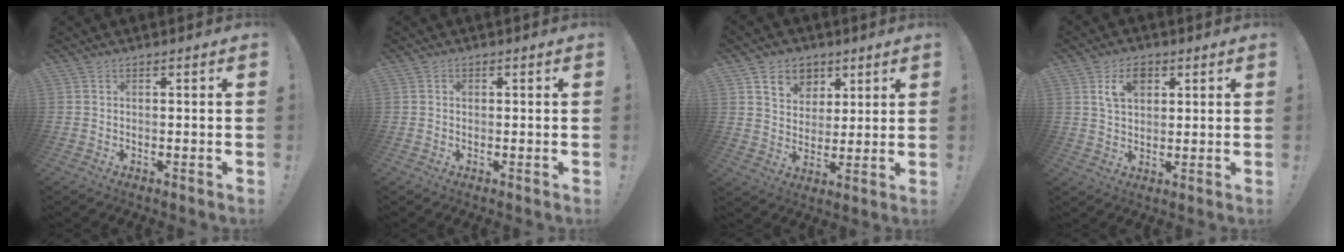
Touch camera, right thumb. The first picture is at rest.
{"total": 0.6, "force": [0.0, 0.6, 0.2], "torque": [0.001, 0.002, -0.002]}
{"total": 8.8, "force": [4.7, 7.1, 2.1], "torque": [-0.026, -0.033, 0.093]}
{"total": 7.5, "force": [3.5, 5.0, 4.4], "torque": [-0.065, 0.001, 0.063]}